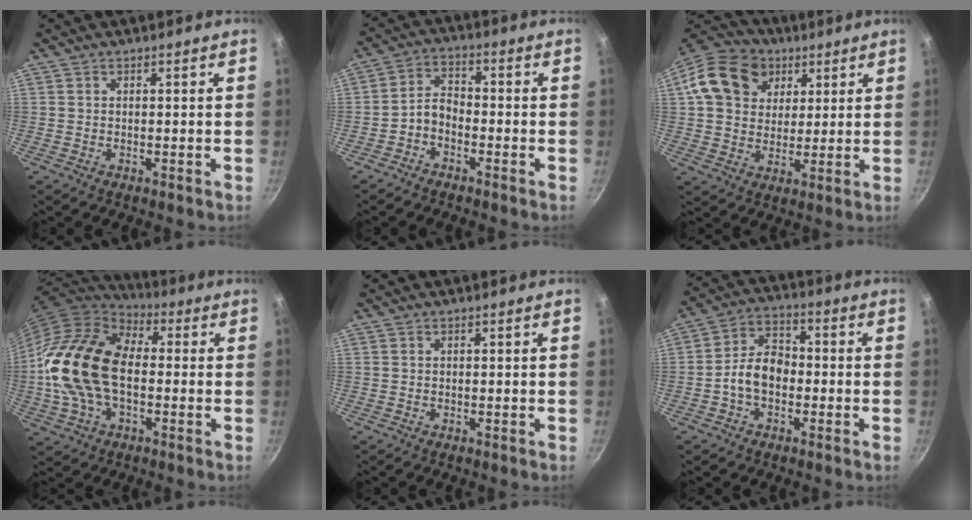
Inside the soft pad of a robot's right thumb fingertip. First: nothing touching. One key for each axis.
{"total": 4.5, "fx": -2.4, "fy": 2.7, "fz": 2.6, "tx": -0.044, "ty": 0.039, "tz": -0.055}
{"total": 16.4, "fx": 5.7, "fy": 13.0, "fz": 8.2, "tx": -0.141, "ty": 0.010, "tz": 0.091}
{"total": 20.2, "fx": -1.0, "fy": 12.7, "fz": 15.6, "tx": -0.281, "ty": 0.029, "tz": -0.029}
{"total": 0.0}
{"total": 8.0, "fx": -1.9, "fy": 5.5, "fz": 5.5, "tx": -0.071, "ty": 0.035, "tz": -0.046}